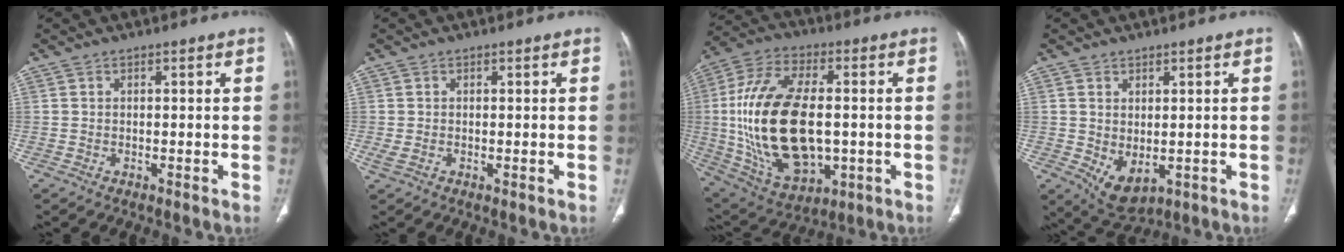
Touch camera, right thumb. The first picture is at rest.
{"total": 1.3, "force": [-0.2, 0.8, 1.1], "torque": [-0.032, 0.000, 0.000]}
{"total": 25.2, "force": [-0.7, 13.9, 21.0], "torque": [-0.411, 0.001, 0.007]}
{"total": 6.1, "force": [-0.8, 3.7, 4.7], "torque": [-0.070, -0.006, 0.010]}